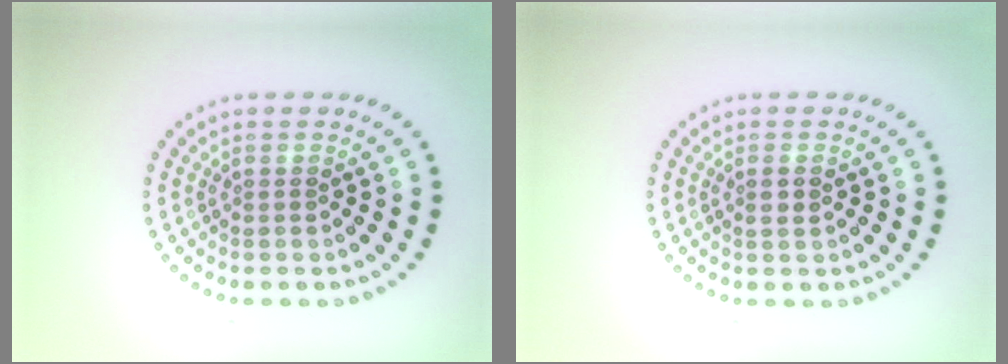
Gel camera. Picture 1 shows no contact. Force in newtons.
{"total": 1.0, "press": 0.9, "slide": 0.5}